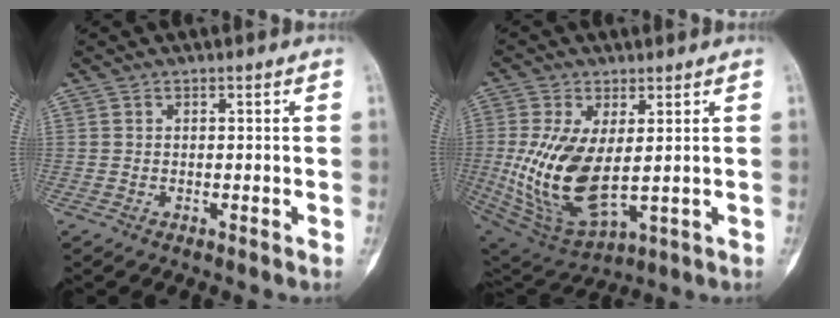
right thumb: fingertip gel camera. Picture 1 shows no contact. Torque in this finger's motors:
{"motor_torque": [2.02, 1.74, 0.94, -1.09, 0.31]}